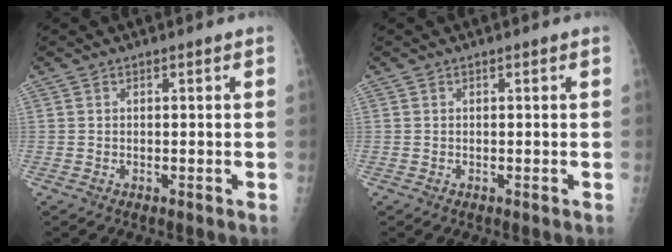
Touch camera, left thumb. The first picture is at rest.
{"total": 0.0}